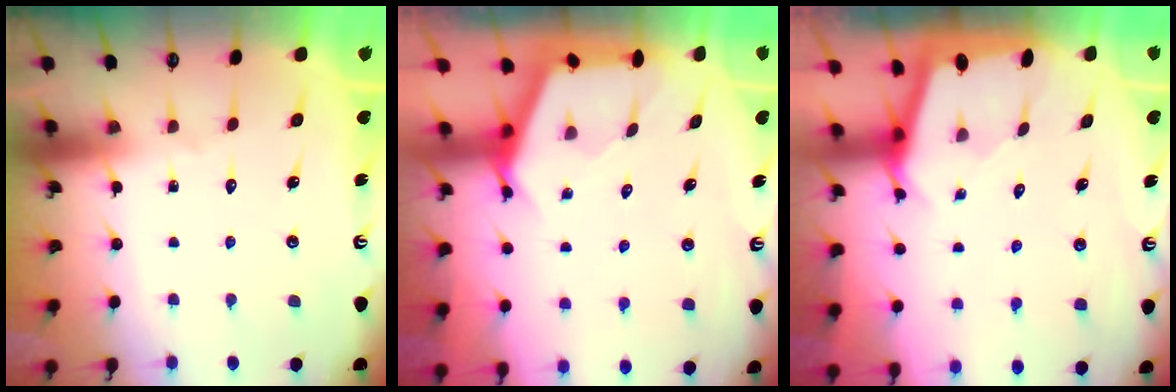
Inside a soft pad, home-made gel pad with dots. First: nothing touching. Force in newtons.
{"total": 2.6, "press": 2.6, "slide": 0.3}
{"total": 1.5, "press": 1.5, "slide": 0.2}